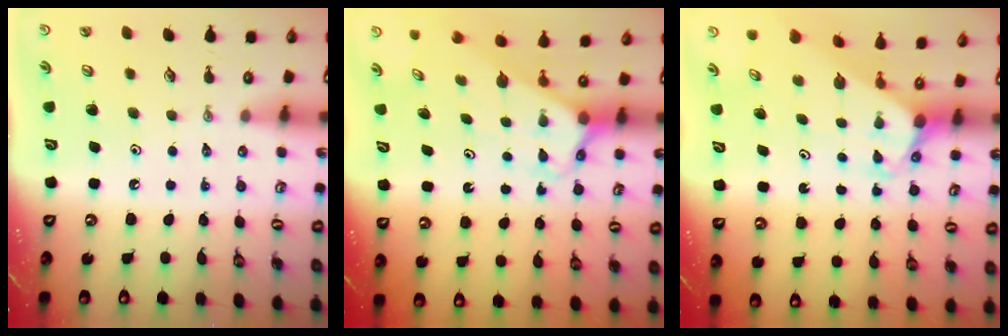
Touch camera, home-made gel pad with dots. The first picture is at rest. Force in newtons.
{"total": 3.4, "press": 3.4, "slide": 0.2}
{"total": 2.9, "press": 2.9, "slide": 0.2}